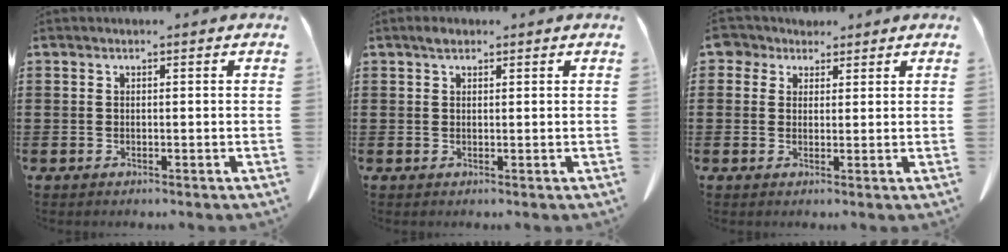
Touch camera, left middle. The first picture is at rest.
{"total": 1.3, "force": [0.8, 0.7, 0.7], "torque": [-0.009, 0.002, 0.013]}
{"total": 3.3, "force": [2.2, 2.3, 0.8], "torque": [-0.021, 0.010, 0.040]}